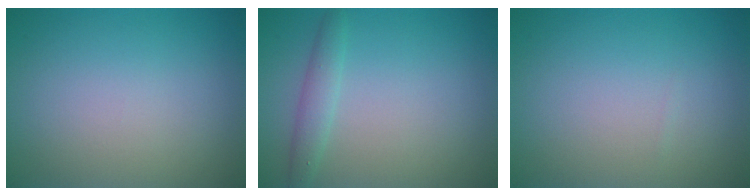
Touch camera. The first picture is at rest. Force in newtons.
{"total": 1.8, "press": 1.8, "slide": 0.1}
{"total": 0.0}